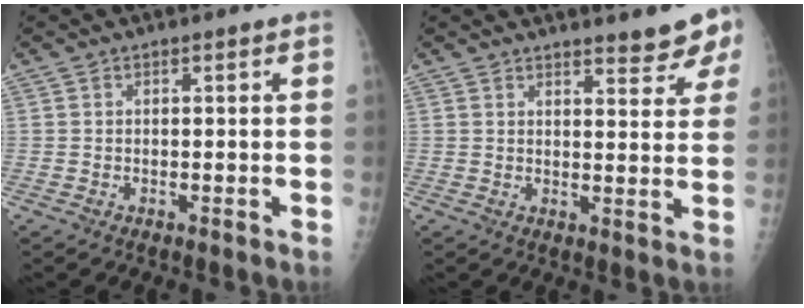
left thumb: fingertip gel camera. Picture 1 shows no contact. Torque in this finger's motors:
{"motor_torque": [0.03, 0.18, -0.05, -0.19, 0.06]}